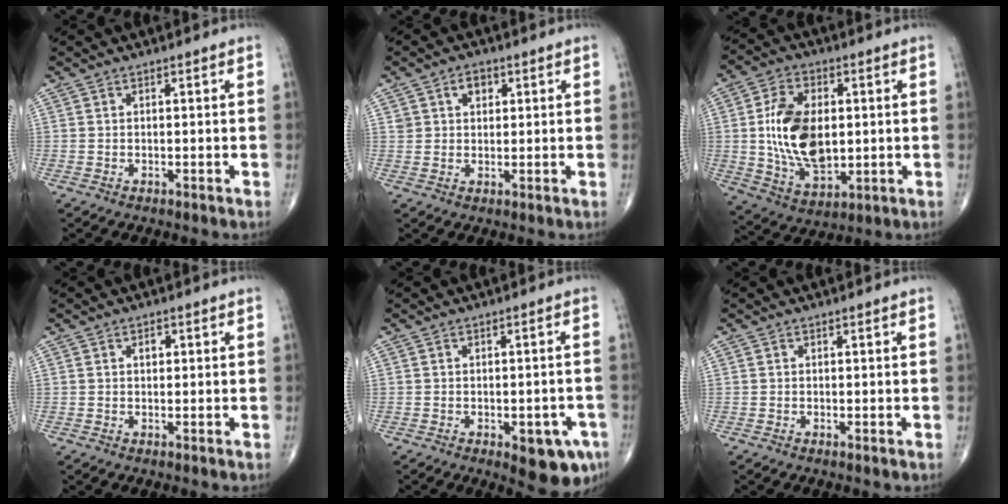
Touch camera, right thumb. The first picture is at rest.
{"total": 3.8, "force": [1.6, 2.8, 1.9], "torque": [-0.012, -0.005, 0.027]}
{"total": 15.7, "force": [1.0, 9.5, 12.5], "torque": [-0.210, -0.008, 0.027]}
{"total": 1.3, "force": [0.4, 0.9, 0.8], "torque": [-0.009, 0.000, 0.005]}
{"total": 8.5, "force": [-3.9, 3.6, 6.7], "torque": [-0.060, 0.008, -0.041]}
{"total": 0.0}